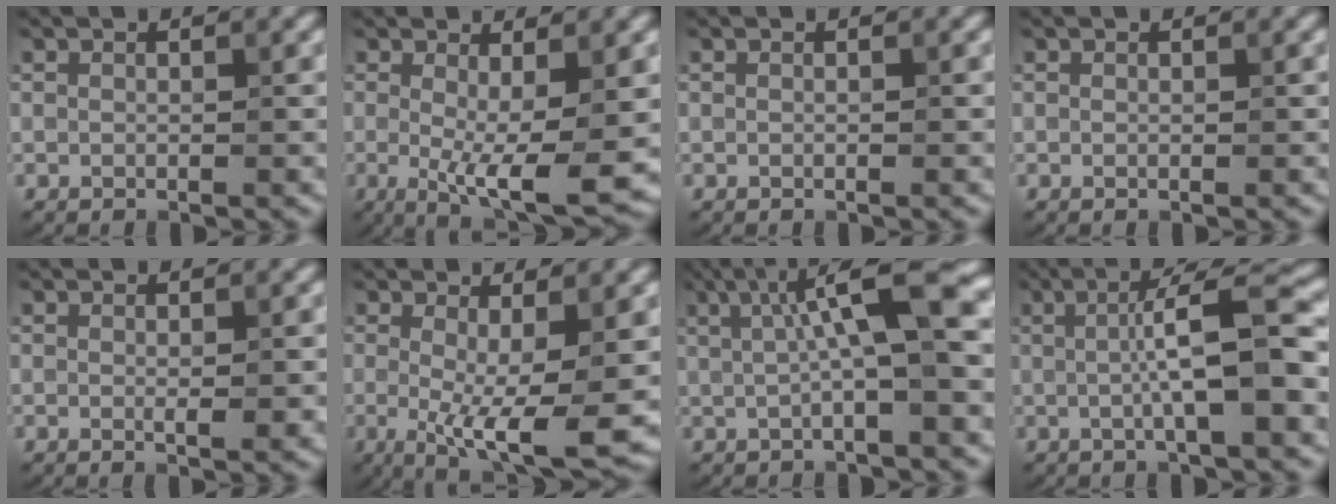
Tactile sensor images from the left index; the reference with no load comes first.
{"total": 6.3, "force": [-0.6, 1.5, 6.2], "torque": [-0.098, -0.018, -0.009]}
{"total": 0.0}
{"total": 0.0}
{"total": 1.3, "force": [0.0, 0.2, 1.3], "torque": [-0.017, -0.004, 0.000]}
{"total": 7.6, "force": [-1.0, 1.9, 7.3], "torque": [-0.120, -0.020, -0.015]}
{"total": 7.7, "force": [1.5, 1.5, 7.4], "torque": [-0.113, 0.015, 0.018]}
{"total": 7.0, "force": [0.0, 1.3, 6.9], "torque": [-0.107, 0.014, -0.003]}